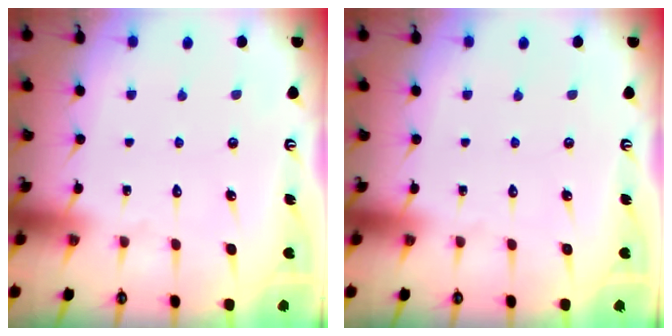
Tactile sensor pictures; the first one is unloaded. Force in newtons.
{"total": 0.0}